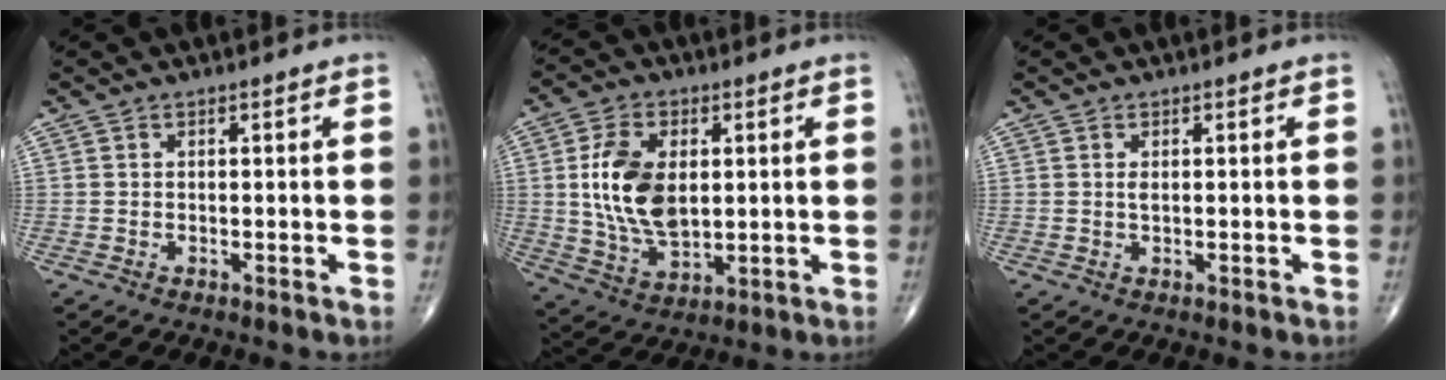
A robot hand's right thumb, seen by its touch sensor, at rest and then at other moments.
{"total": 13.2, "force": [1.8, 7.8, 10.5], "torque": [-0.185, -0.009, 0.042]}
{"total": 0.8, "force": [0.2, 0.3, 0.7], "torque": [-0.013, 0.000, 0.006]}